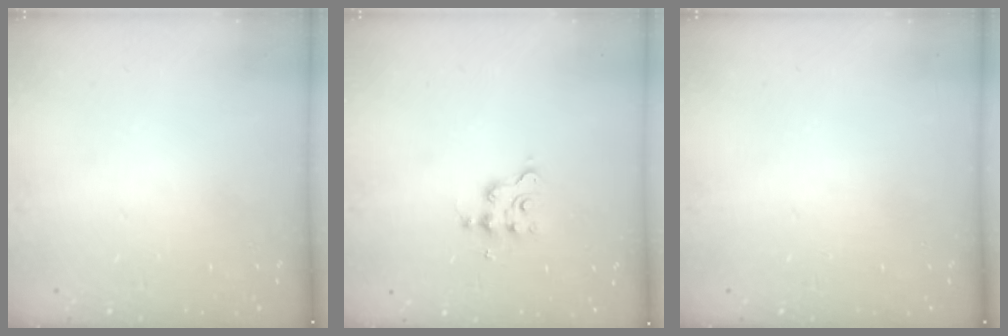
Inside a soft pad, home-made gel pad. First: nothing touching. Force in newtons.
{"total": 3.0, "press": 3.0, "slide": 0.3}
{"total": 0.0}